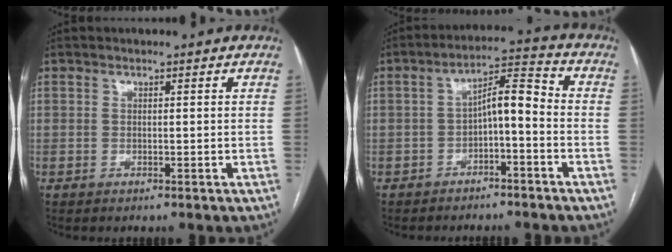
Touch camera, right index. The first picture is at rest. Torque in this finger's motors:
{"motor_torque": [0.64, -0.27, 0.35, 0.08]}